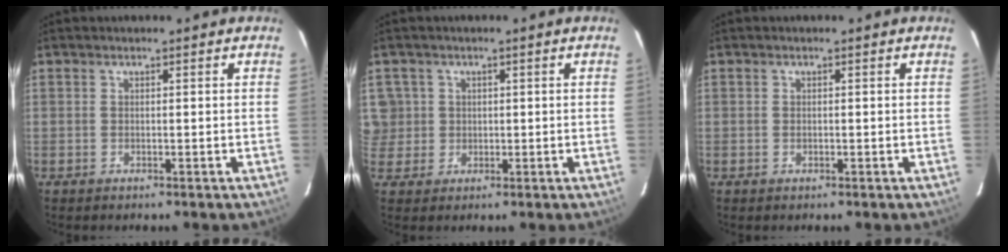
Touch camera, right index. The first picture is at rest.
{"total": 5.3, "force": [0.7, 5.2, 0.7], "torque": [0.000, 0.019, 0.018]}
{"total": 0.0}